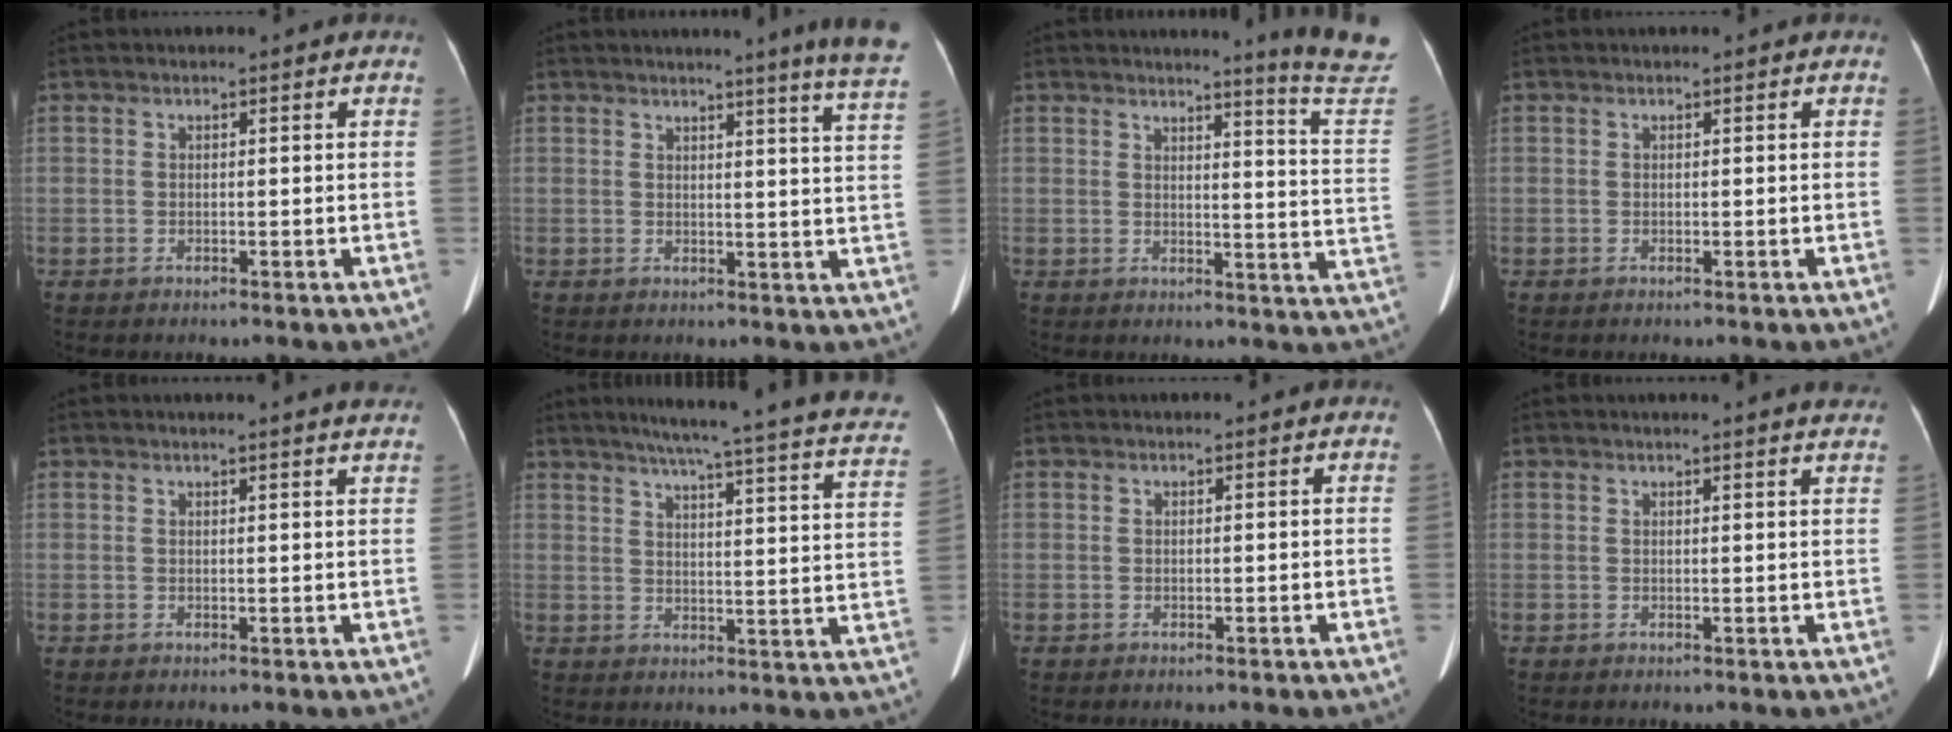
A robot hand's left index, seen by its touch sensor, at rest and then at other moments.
{"total": 10.0, "force": [8.6, -1.7, 4.8], "torque": [-0.052, -0.056, 0.074]}
{"total": 12.1, "force": [11.3, -3.1, 2.7], "torque": [-0.033, -0.122, 0.115]}
{"total": 0.0}
{"total": 4.0, "force": [3.6, -0.7, 1.6], "torque": [-0.021, -0.001, 0.025]}
{"total": 24.5, "force": [20.3, 1.0, 13.7], "torque": [-0.191, -0.033, 0.229]}
{"total": 0.0}
{"total": 5.0, "force": [4.7, -0.4, 1.7], "torque": [-0.020, -0.002, 0.031]}